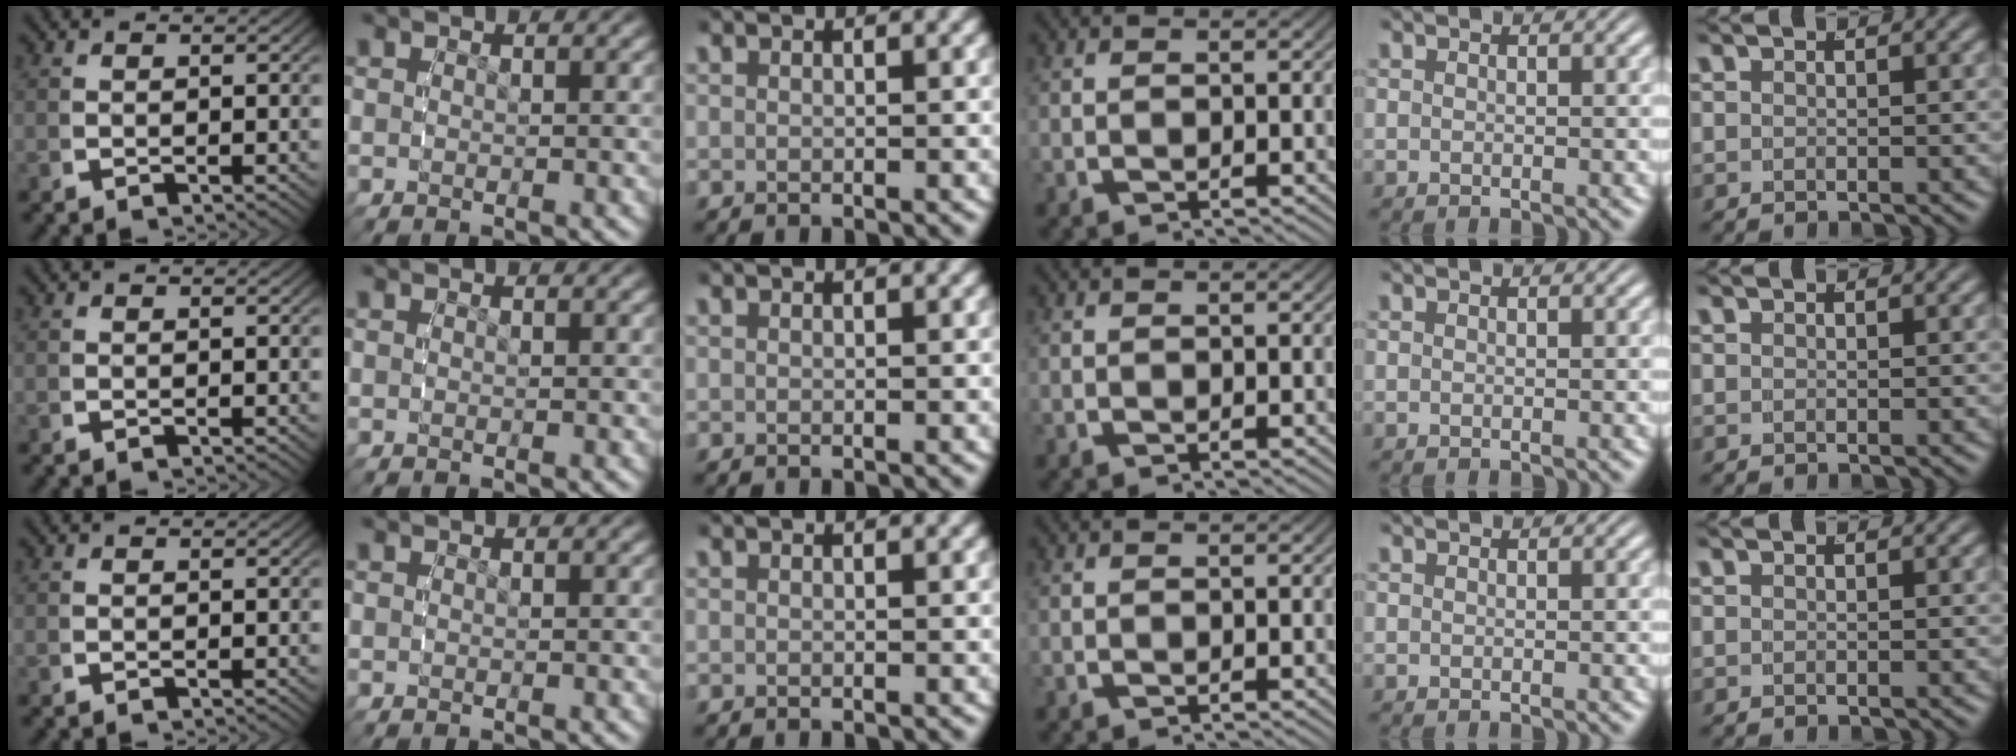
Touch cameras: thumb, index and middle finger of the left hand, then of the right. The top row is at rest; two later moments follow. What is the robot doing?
{"motion": "reach", "object": "toothpaste"}